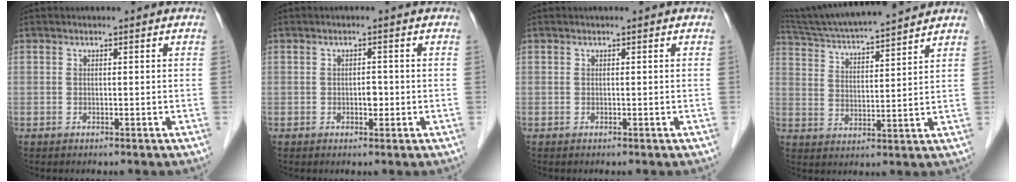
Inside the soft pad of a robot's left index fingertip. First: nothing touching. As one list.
[{"total": 1.5, "force": [-0.3, 0.9, 1.2], "torque": [-0.017, 0.002, -0.005]}, {"total": 0.0}, {"total": 16.5, "force": [15.0, 0.5, 6.7], "torque": [-0.127, 0.022, 0.246]}]